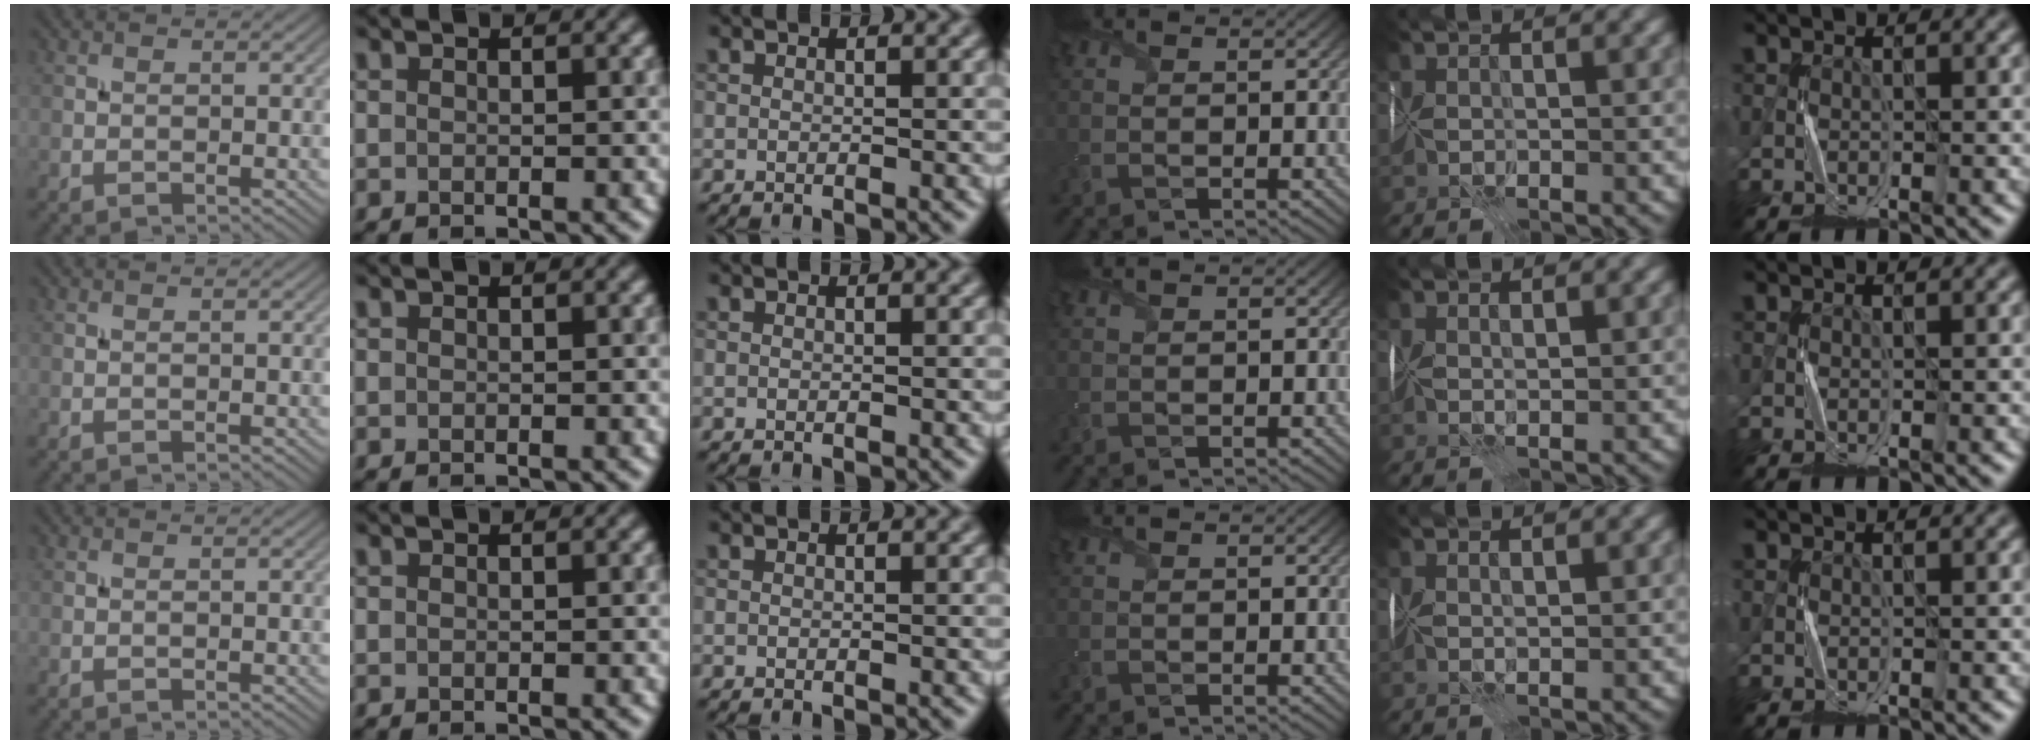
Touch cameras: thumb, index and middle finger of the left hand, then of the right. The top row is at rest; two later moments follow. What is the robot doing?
{"motion": "fold", "object": "handkerchief"}